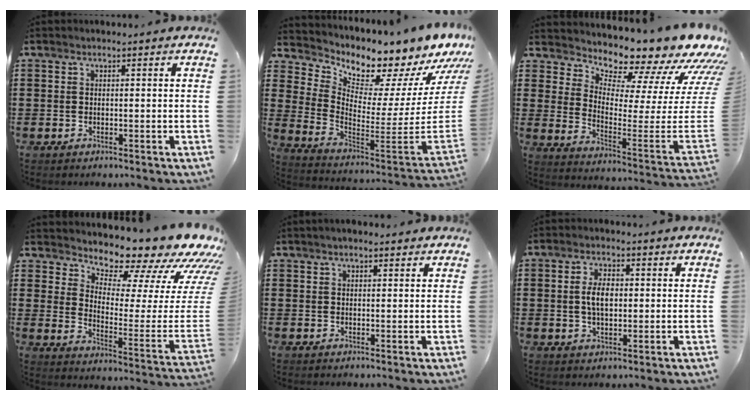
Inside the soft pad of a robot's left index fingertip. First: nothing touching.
{"total": 7.1, "force": [6.6, 1.5, 2.1], "torque": [-0.054, -0.084, 0.099]}
{"total": 10.3, "force": [9.9, 0.8, 2.6], "torque": [-0.060, -0.113, 0.161]}
{"total": 11.3, "force": [10.7, 1.6, 3.4], "torque": [-0.067, -0.112, 0.174]}
{"total": 1.6, "force": [1.3, 0.4, 0.9], "torque": [-0.018, 0.004, 0.022]}
{"total": 4.4, "force": [0.4, 2.3, 3.7], "torque": [-0.083, 0.007, 0.003]}